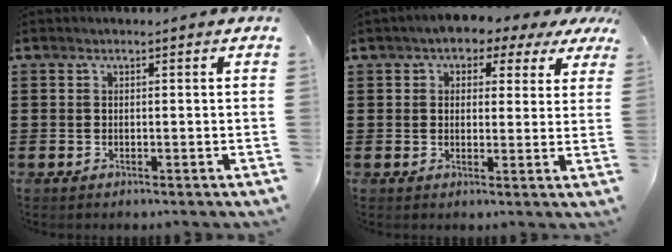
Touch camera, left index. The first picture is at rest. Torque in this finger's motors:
{"motor_torque": [2.14, 0.00, 0.96, 0.07]}